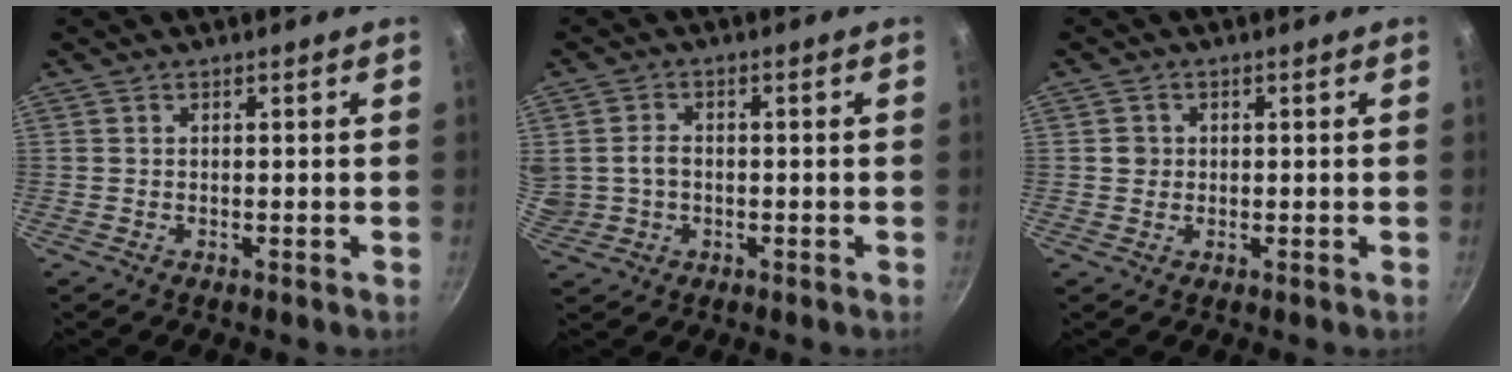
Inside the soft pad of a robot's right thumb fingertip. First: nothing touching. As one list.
[{"total": 7.3, "force": [0.1, 5.9, 4.4], "torque": [-0.085, 0.014, 0.005]}, {"total": 1.9, "force": [0.1, 1.8, 0.5], "torque": [-0.001, 0.006, 0.001]}]